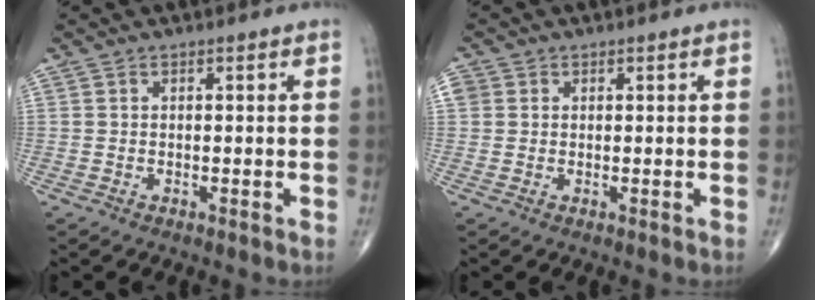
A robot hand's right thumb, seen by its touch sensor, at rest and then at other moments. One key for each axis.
{"total": 2.6, "fx": 0.7, "fy": 2.4, "fz": 0.9, "tx": -0.014, "ty": 0.007, "tz": 0.014}